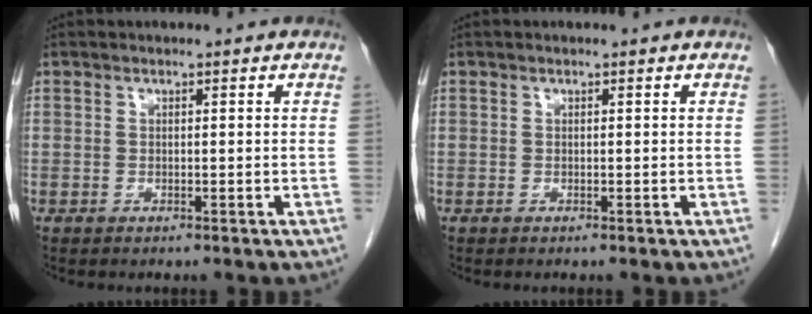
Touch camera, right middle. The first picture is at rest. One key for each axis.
{"total": 0.0}